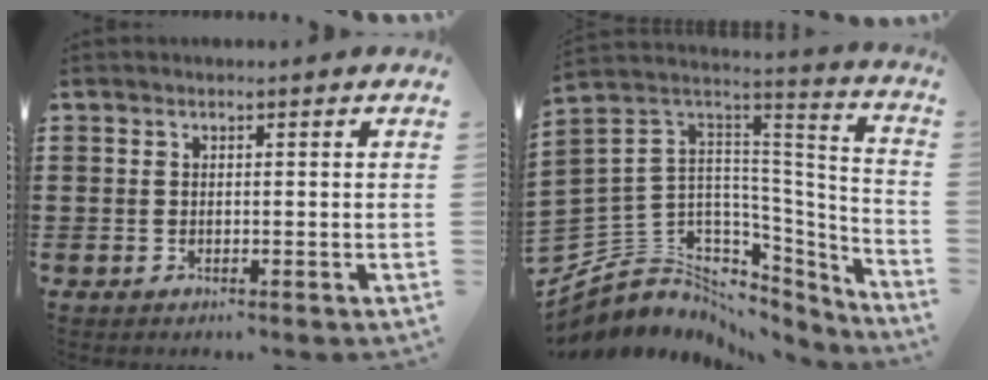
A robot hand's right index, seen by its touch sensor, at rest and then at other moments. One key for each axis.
{"total": 6.8, "fx": -1.4, "fy": 6.5, "fz": 1.4, "tx": -0.076, "ty": -0.031, "tz": -0.021}